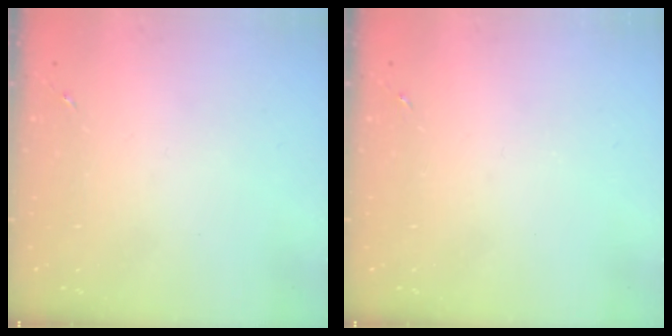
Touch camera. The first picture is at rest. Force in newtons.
{"total": 0.0}